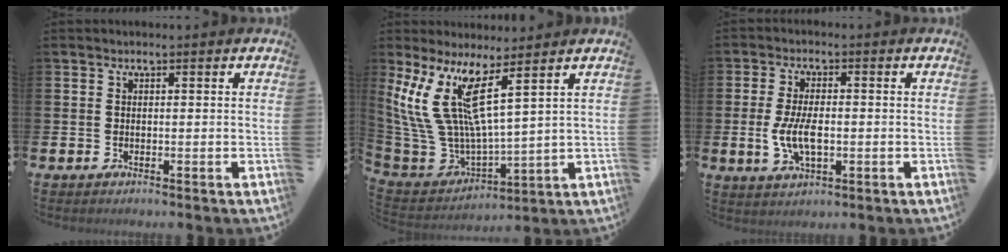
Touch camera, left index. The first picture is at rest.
{"total": 10.4, "force": [7.7, 1.5, 6.9], "torque": [-0.179, -0.071, 0.128]}
{"total": 5.6, "force": [-0.6, 2.7, 4.9], "torque": [-0.101, 0.002, -0.012]}